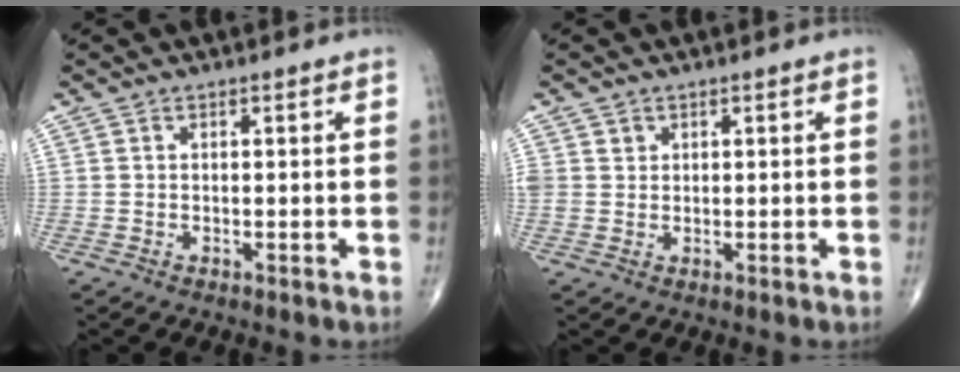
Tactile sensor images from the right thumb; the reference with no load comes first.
{"total": 2.4, "force": [0.9, 2.1, 0.6], "torque": [0.000, -0.002, 0.020]}